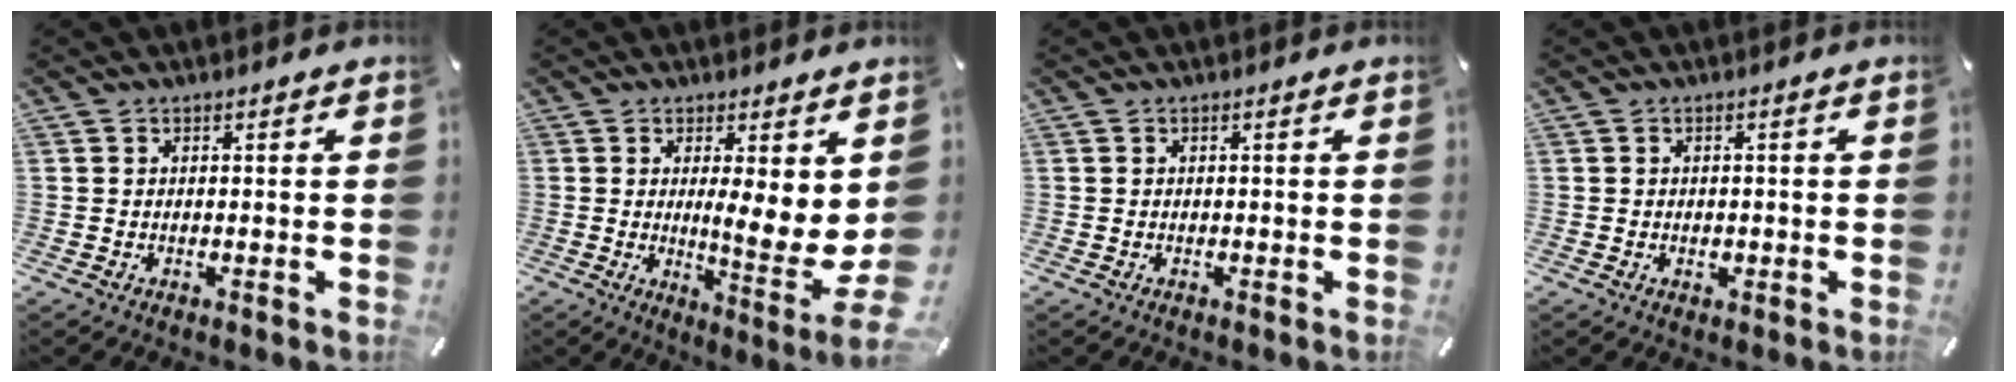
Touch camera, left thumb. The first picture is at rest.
{"total": 11.0, "force": [0.5, 1.3, 10.9], "torque": [-0.149, -0.029, 0.010]}
{"total": 0.0}
{"total": 1.3, "force": [-0.3, 0.7, 1.1], "torque": [-0.021, 0.001, -0.006]}